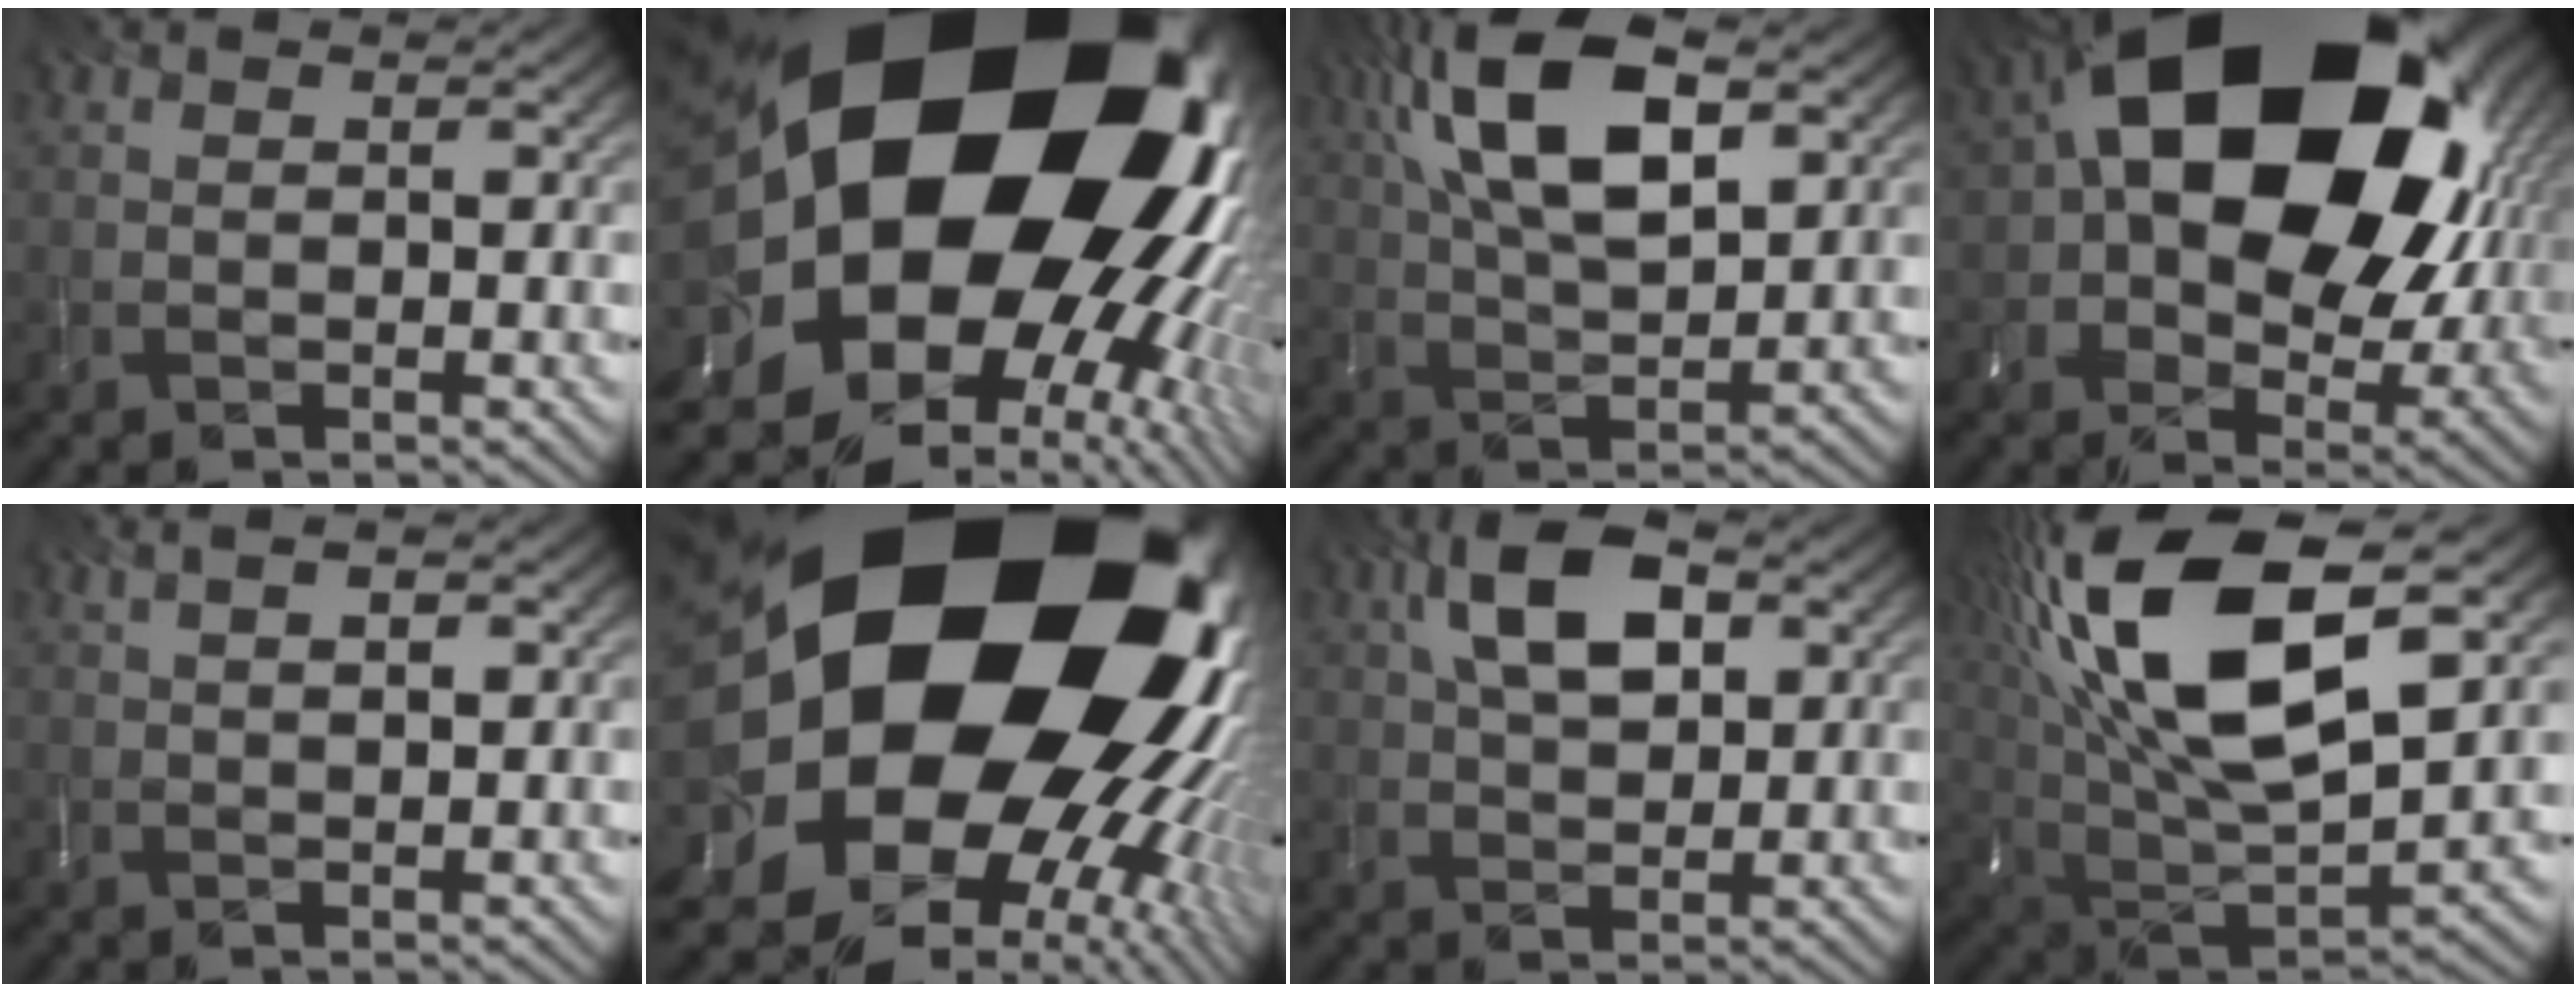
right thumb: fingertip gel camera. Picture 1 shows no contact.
{"total": 25.0, "force": [2.1, 18.9, 16.2], "torque": [-0.262, -0.081, 0.017]}
{"total": 14.1, "force": [5.7, 6.2, 11.3], "torque": [-0.238, 0.014, 0.104]}
{"total": 22.0, "force": [5.4, 14.7, 15.4], "torque": [-0.276, 0.000, 0.109]}
{"total": 2.8, "force": [1.4, 0.7, 2.3], "torque": [-0.039, -0.001, 0.025]}
{"total": 25.3, "force": [4.5, 19.5, 15.4], "torque": [-0.280, -0.092, 0.069]}
{"total": 8.5, "force": [2.9, 4.6, 6.6], "torque": [-0.135, 0.012, 0.045]}
{"total": 20.6, "force": [8.1, 9.5, 16.4], "torque": [-0.372, 0.037, 0.147]}